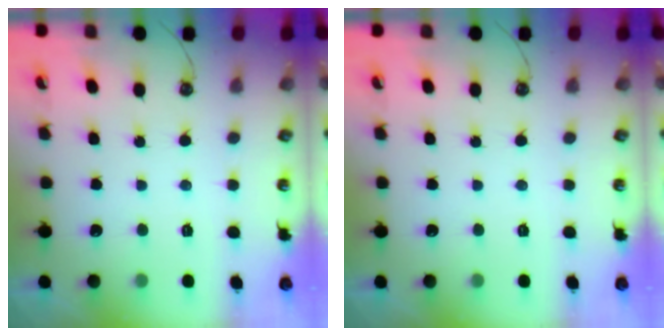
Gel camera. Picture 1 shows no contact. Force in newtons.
{"total": 0.0}